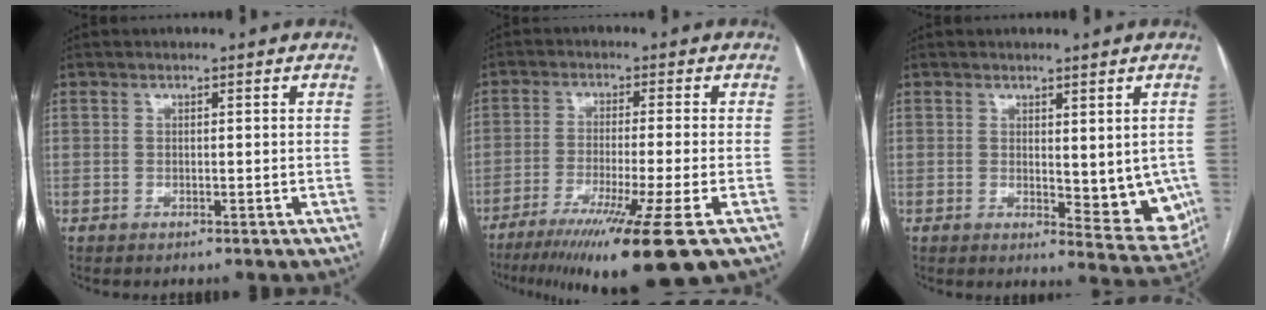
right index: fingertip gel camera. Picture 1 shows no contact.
{"total": 15.4, "force": [-9.9, -1.4, 11.7], "torque": [-0.175, -0.049, -0.159]}
{"total": 8.5, "force": [-0.2, 3.5, 7.7], "torque": [-0.080, -0.022, 0.008]}